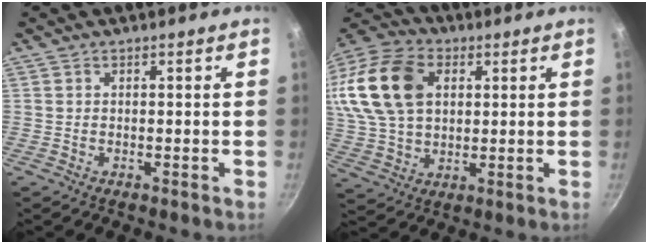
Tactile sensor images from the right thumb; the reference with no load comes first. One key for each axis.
{"total": 22.5, "fx": 5.7, "fy": 15.3, "fz": 15.5, "tx": -0.316, "ty": 0.017, "tz": 0.101}